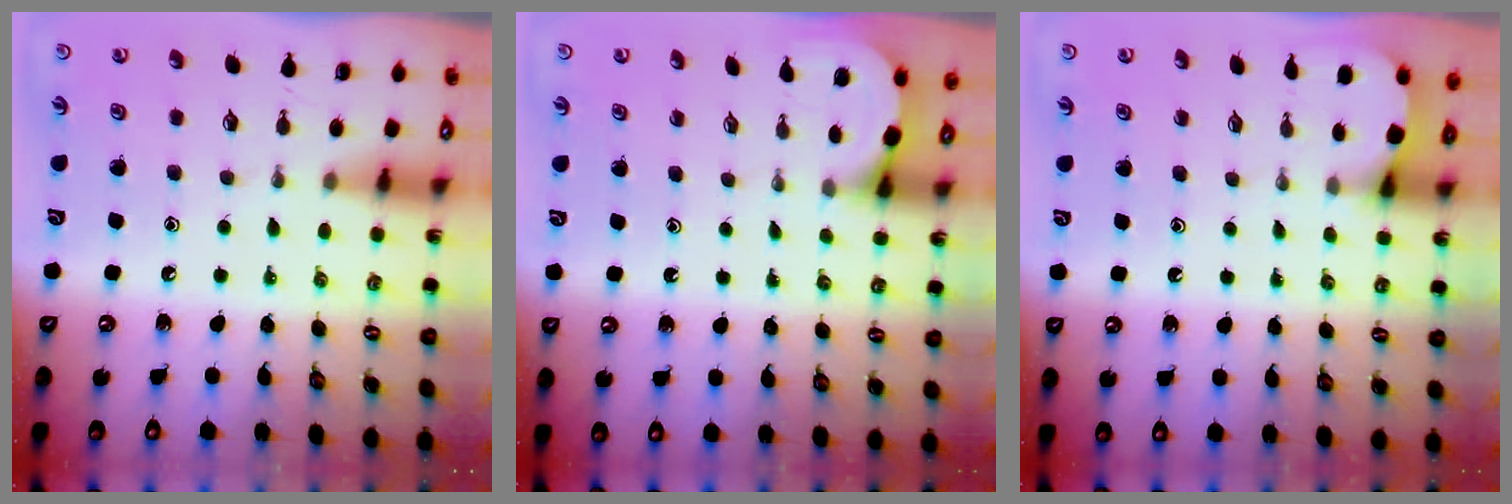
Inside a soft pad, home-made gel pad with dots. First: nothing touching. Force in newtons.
{"total": 2.6, "press": 2.6, "slide": 0.2}
{"total": 2.6, "press": 2.6, "slide": 0.4}